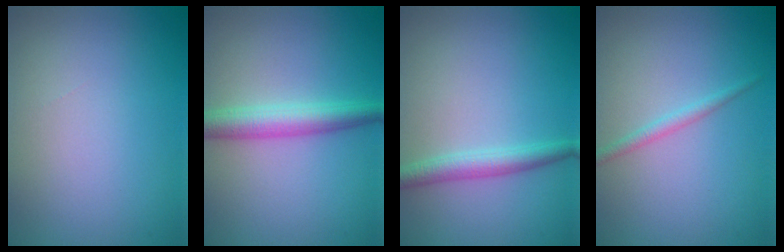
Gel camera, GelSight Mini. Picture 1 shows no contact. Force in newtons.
{"total": 3.8, "press": 3.8, "slide": 0.1}
{"total": 2.4, "press": 2.4, "slide": 0.1}
{"total": 1.1, "press": 1.1, "slide": 0.0}